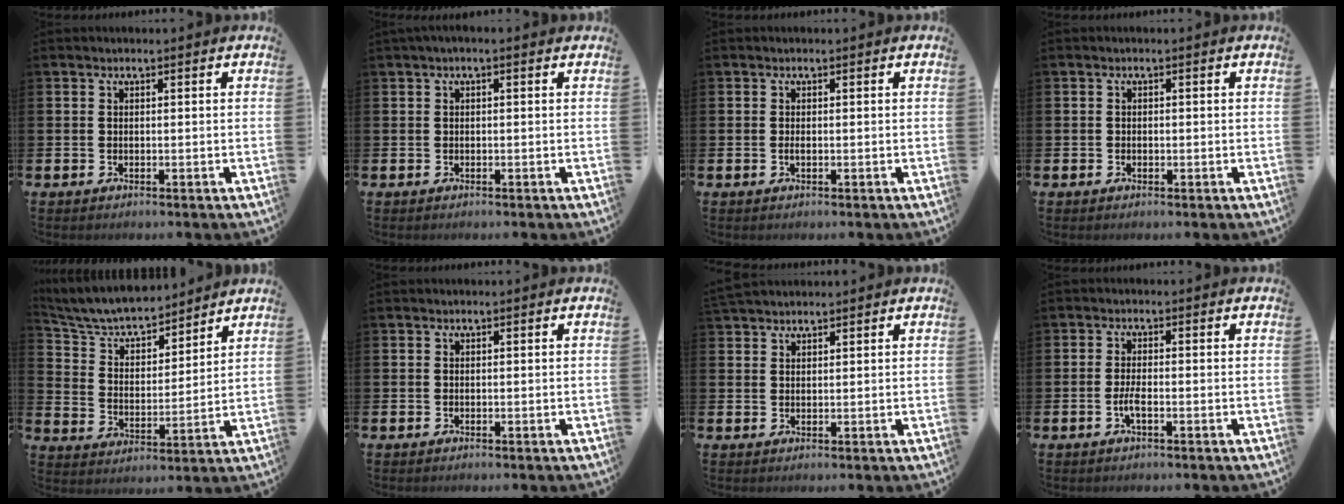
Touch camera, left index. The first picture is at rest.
{"total": 0.8, "force": [-0.1, 0.1, 0.7], "torque": [-0.015, 0.002, -0.002]}
{"total": 0.6, "force": [-0.1, 0.2, 0.5], "torque": [-0.012, 0.001, -0.003]}
{"total": 0.6, "force": [-0.2, 0.6, 0.1], "torque": [-0.004, 0.005, -0.004]}
{"total": 7.1, "force": [6.6, 1.8, 1.8], "torque": [-0.070, -0.051, 0.113]}
{"total": 0.0}
{"total": 2.4, "force": [2.3, 0.6, 0.3], "torque": [-0.007, -0.006, 0.042]}
{"total": 2.0, "force": [-0.7, 0.5, 1.7], "torque": [-0.033, 0.001, -0.013]}